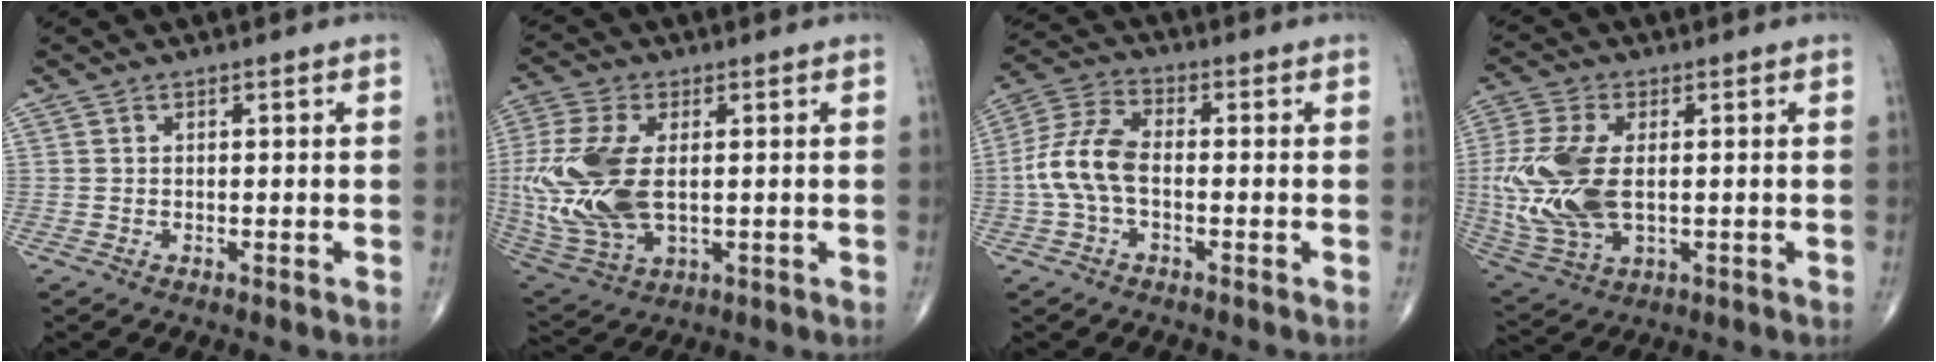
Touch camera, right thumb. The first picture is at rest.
{"total": 18.9, "force": [0.5, 10.7, 15.6], "torque": [-0.370, -0.015, 0.019]}
{"total": 9.3, "force": [-1.4, 5.1, 7.7], "torque": [-0.170, 0.030, -0.035]}
{"total": 16.4, "force": [0.1, 9.3, 13.5], "torque": [-0.317, -0.010, 0.010]}